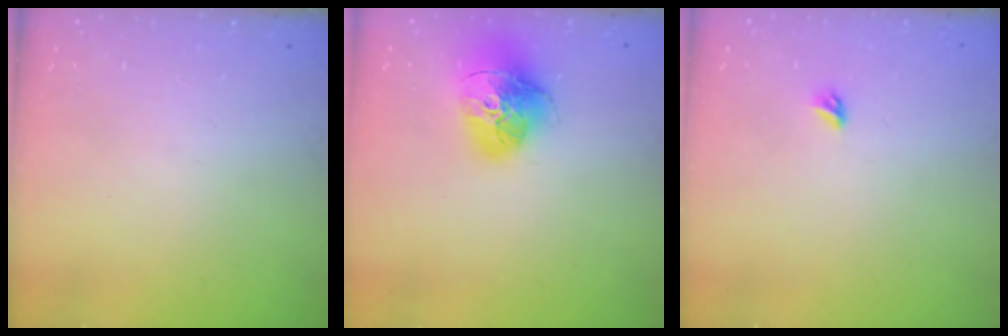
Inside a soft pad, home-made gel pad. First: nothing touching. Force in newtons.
{"total": 16.5, "press": 16.5, "slide": 1.7}
{"total": 3.5, "press": 3.4, "slide": 0.8}